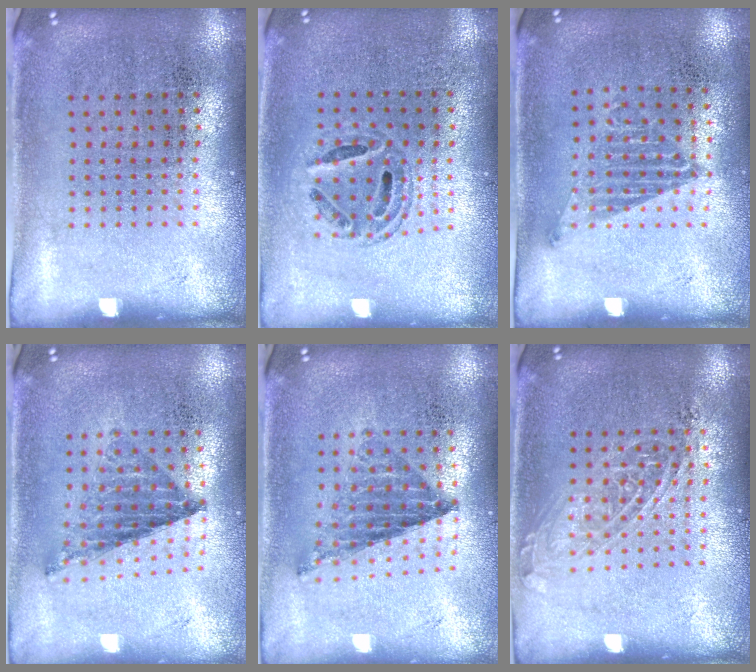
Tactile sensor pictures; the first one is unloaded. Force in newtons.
{"total": 0.7, "press": 0.7, "slide": 0.2}
{"total": 1.0, "press": 0.8, "slide": 0.6}
{"total": 0.8, "press": 0.8, "slide": 0.1}
{"total": 0.8, "press": 0.8, "slide": 0.2}
{"total": 1.5, "press": 1.3, "slide": 0.6}